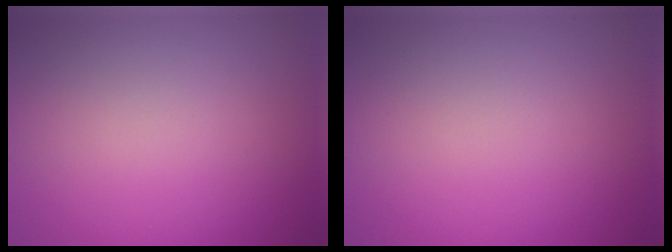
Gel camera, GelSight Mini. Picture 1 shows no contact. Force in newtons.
{"total": 0.0}